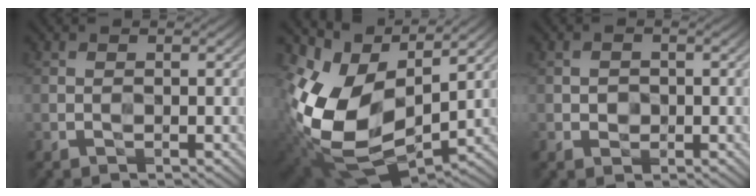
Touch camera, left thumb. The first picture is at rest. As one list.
[{"total": 14.4, "force": [2.2, 9.6, 10.6], "torque": [-0.250, -0.021, 0.052]}, {"total": 1.5, "force": [-0.2, 1.4, 0.5], "torque": [-0.009, -0.005, -0.007]}]